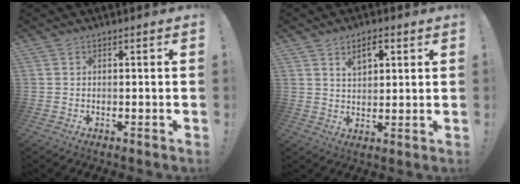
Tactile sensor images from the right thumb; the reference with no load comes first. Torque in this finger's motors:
{"motor_torque": [-0.42, 0.39, -0.34, 0.13, 0.02]}